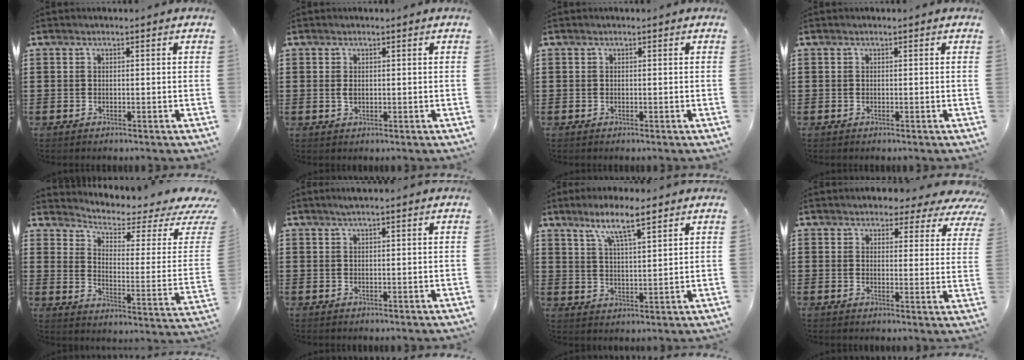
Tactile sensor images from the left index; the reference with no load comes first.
{"total": 1.2, "force": [0.2, 0.7, 1.0], "torque": [-0.021, 0.003, 0.002]}
{"total": 0.0}
{"total": 0.0}
{"total": 3.7, "force": [2.8, 1.1, 2.2], "torque": [-0.049, -0.038, 0.039]}
{"total": 1.3, "force": [1.0, 0.0, 0.9], "torque": [-0.018, 0.000, 0.019]}
{"total": 7.1, "force": [5.2, 0.9, 4.7], "torque": [-0.099, -0.010, 0.089]}
{"total": 4.0, "force": [3.7, 1.4, 0.9], "torque": [-0.020, -0.020, 0.061]}